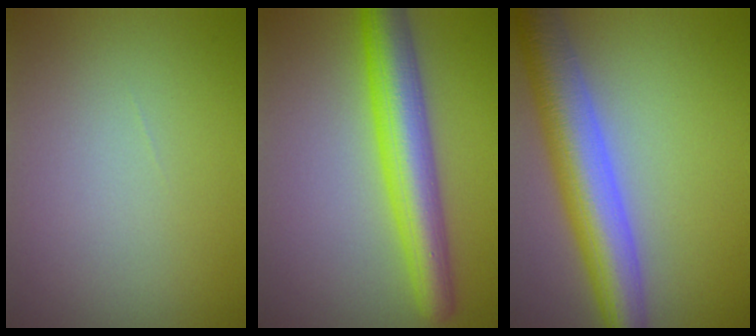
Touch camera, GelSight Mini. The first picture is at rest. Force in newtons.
{"total": 7.0, "press": 7.0, "slide": 0.2}
{"total": 8.2, "press": 8.2, "slide": 0.3}